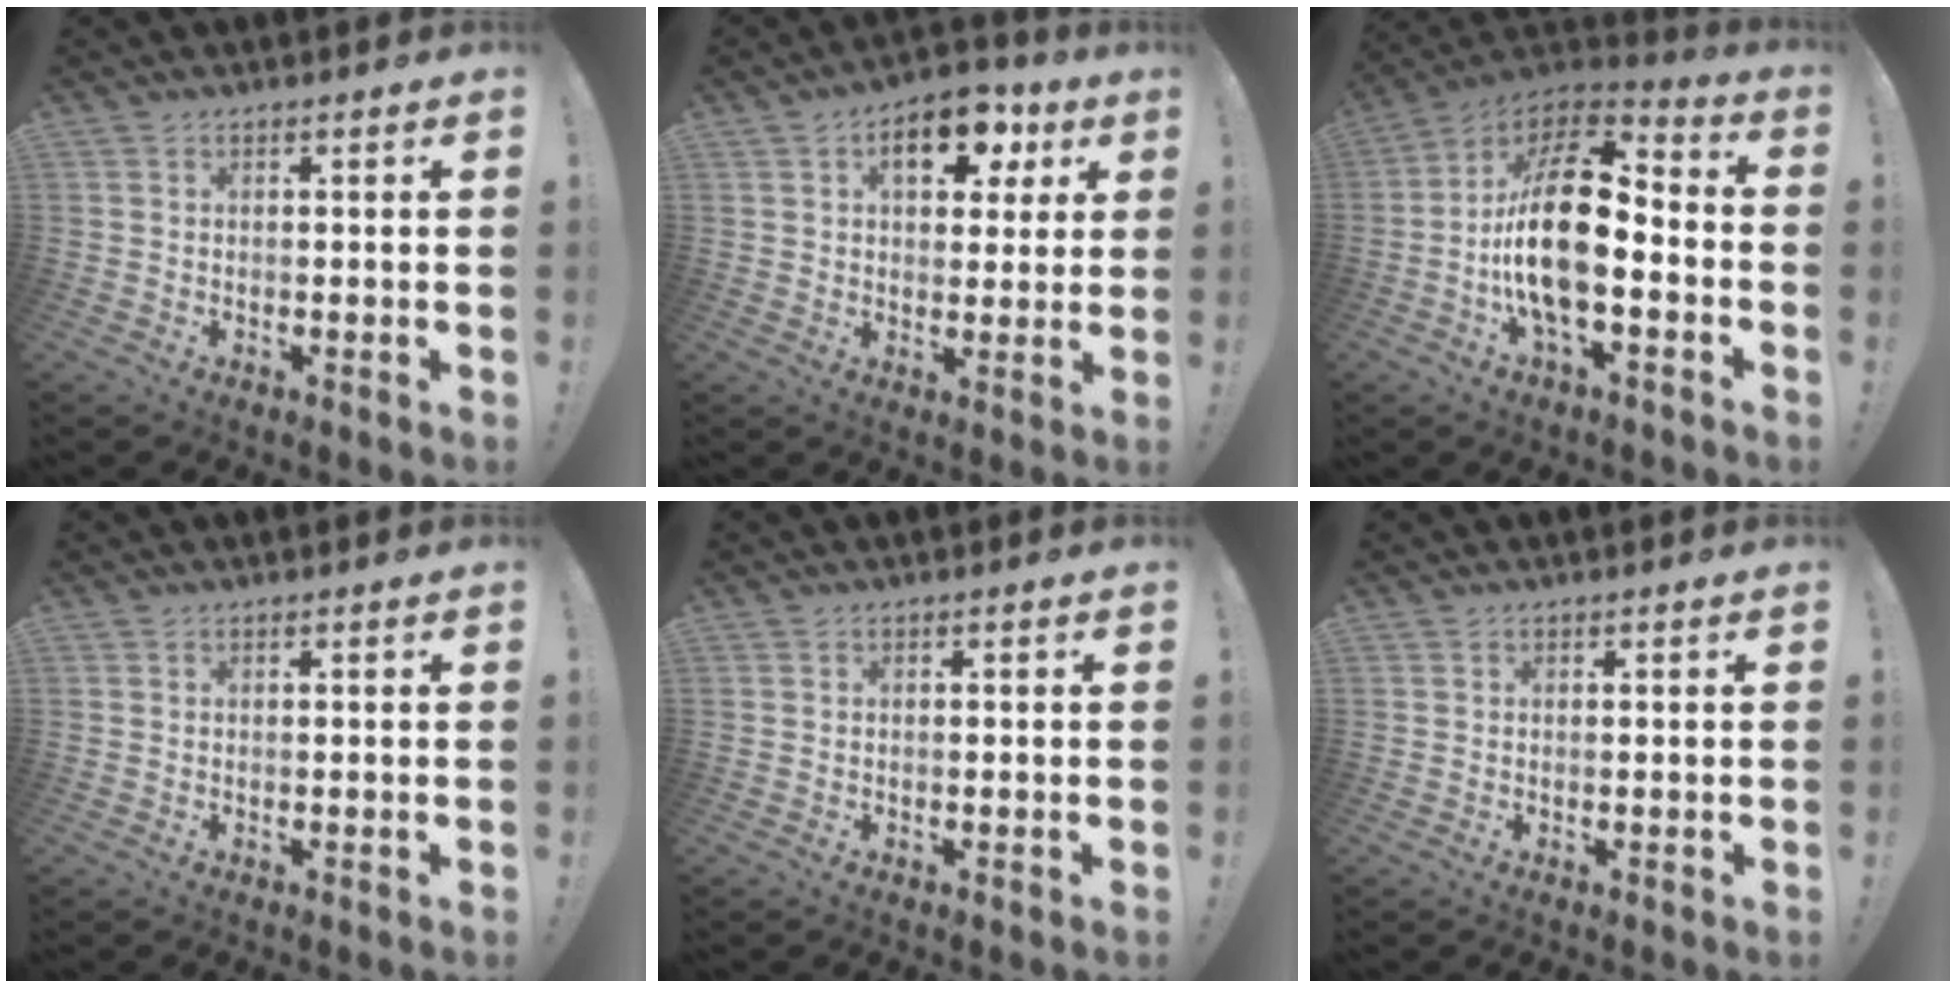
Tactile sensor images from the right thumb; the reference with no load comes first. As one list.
[{"total": 11.5, "force": [4.4, 6.9, 8.1], "torque": [-0.103, -0.007, 0.074]}, {"total": 21.1, "force": [-3.3, 9.2, 18.7], "torque": [-0.353, 0.019, -0.053]}, {"total": 0.0}, {"total": 0.0}, {"total": 0.0}]